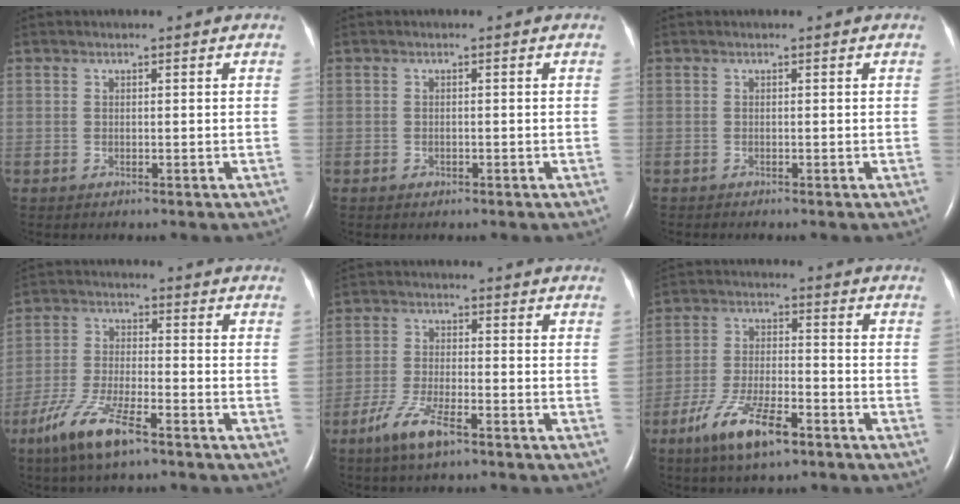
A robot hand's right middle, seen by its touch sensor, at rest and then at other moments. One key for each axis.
{"total": 0.5, "fx": -0.3, "fy": 0.4, "fz": 0.1, "tx": -0.007, "ty": 0.003, "tz": -0.003}
{"total": 0.0}
{"total": 9.3, "fx": -6.1, "fy": 1.8, "fz": 6.8, "tx": -0.148, "ty": -0.016, "tz": -0.114}
{"total": 6.4, "fx": -4.2, "fy": 1.3, "fz": 4.7, "tx": -0.107, "ty": -0.007, "tz": -0.076}
{"total": 10.0, "fx": -6.2, "fy": 2.6, "fz": 7.4, "tx": -0.151, "ty": -0.006, "tz": -0.108}